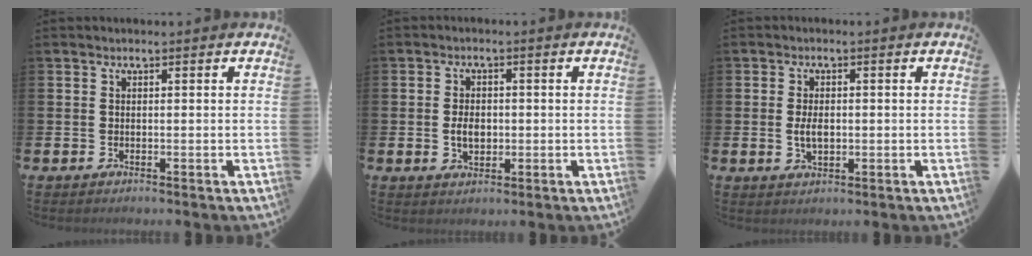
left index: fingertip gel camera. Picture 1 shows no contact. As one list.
[{"total": 3.2, "force": [-0.2, 2.1, 2.4], "torque": [-0.024, -0.003, -0.009]}, {"total": 3.0, "force": [0.0, 1.7, 2.4], "torque": [-0.034, 0.000, -0.005]}]